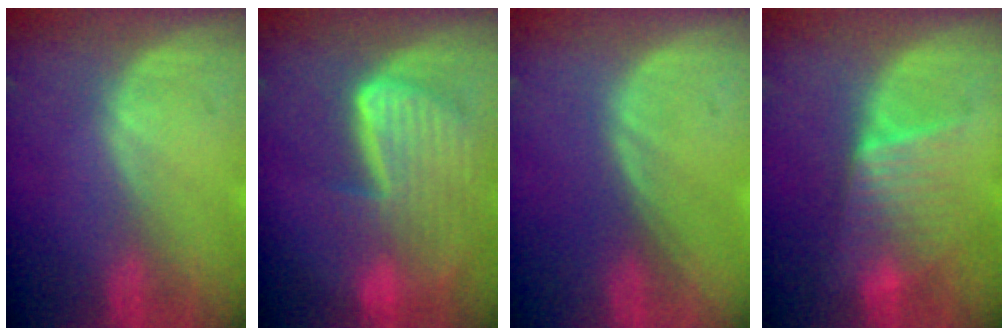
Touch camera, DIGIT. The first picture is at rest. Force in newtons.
{"total": 9.1, "press": 8.0, "slide": 4.4}
{"total": 0.0}
{"total": 6.3, "press": 6.2, "slide": 0.8}